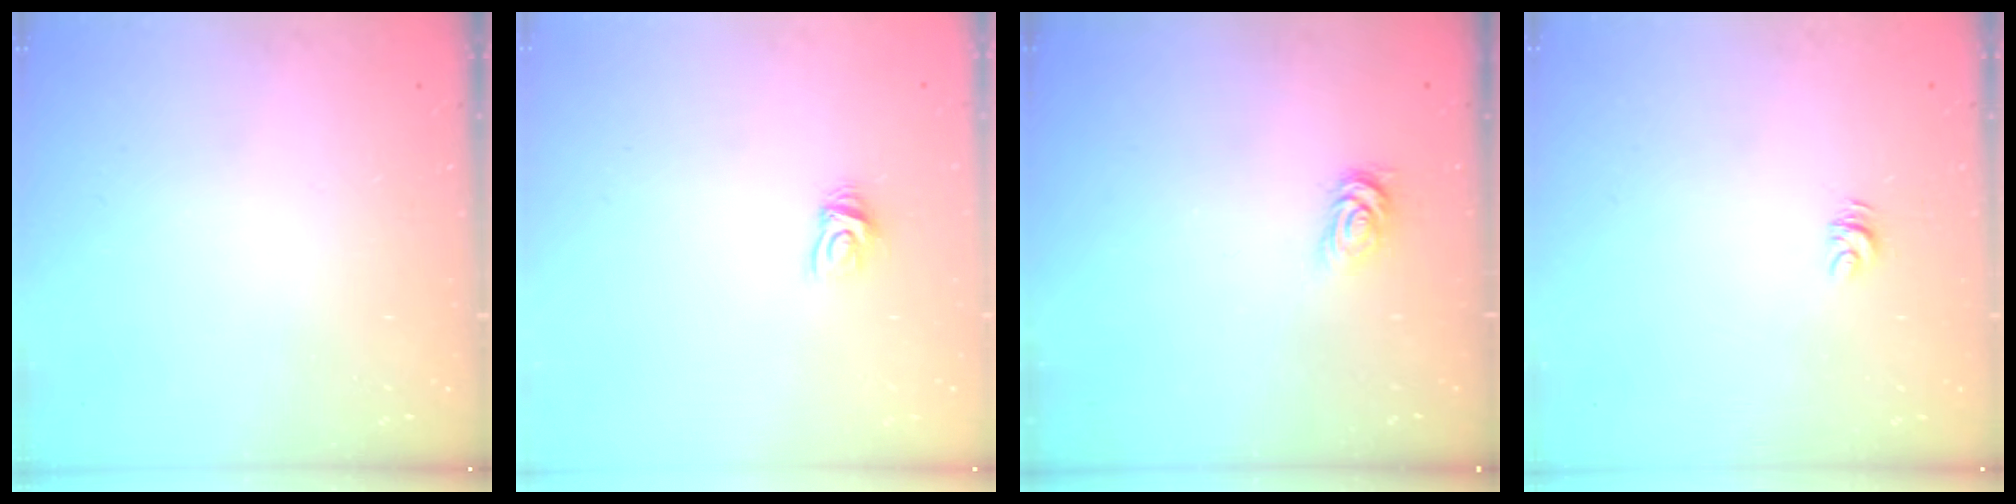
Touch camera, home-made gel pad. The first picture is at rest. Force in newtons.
{"total": 4.6, "press": 4.6, "slide": 0.2}
{"total": 1.8, "press": 1.8, "slide": 0.3}
{"total": 3.9, "press": 3.9, "slide": 0.3}